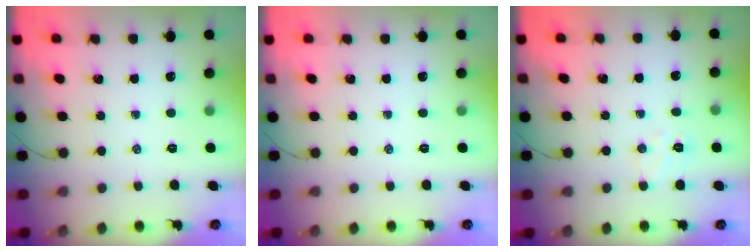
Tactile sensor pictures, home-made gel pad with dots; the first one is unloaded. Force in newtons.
{"total": 0.0}
{"total": 5.0, "press": 4.9, "slide": 1.1}